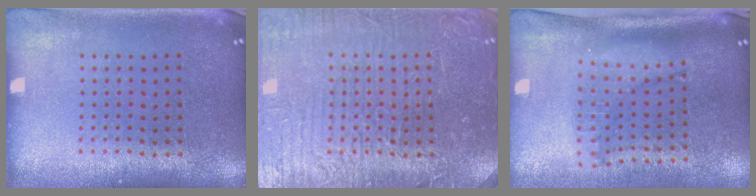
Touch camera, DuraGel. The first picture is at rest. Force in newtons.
{"total": 4.5, "press": 4.5, "slide": 0.6}
{"total": 1.4, "press": 1.3, "slide": 0.6}